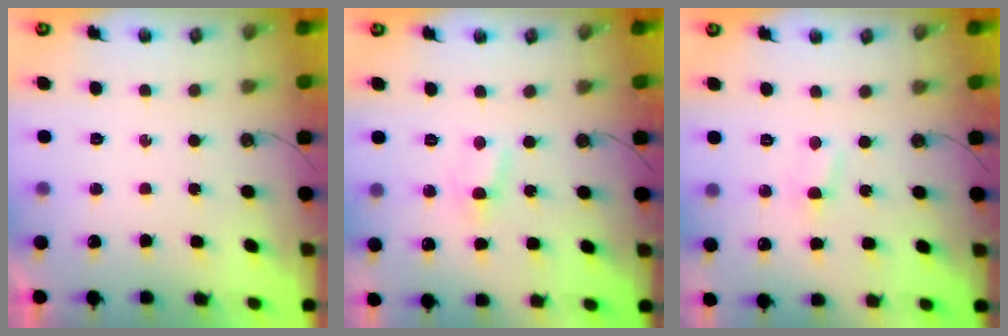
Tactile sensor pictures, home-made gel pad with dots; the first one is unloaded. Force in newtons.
{"total": 3.9, "press": 3.8, "slide": 0.3}
{"total": 1.9, "press": 1.9, "slide": 0.3}